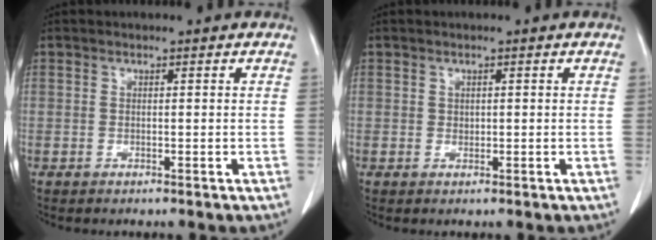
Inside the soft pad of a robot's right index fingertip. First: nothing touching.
{"total": 0.6, "force": [0.2, 0.5, 0.2], "torque": [0.001, 0.003, 0.004]}